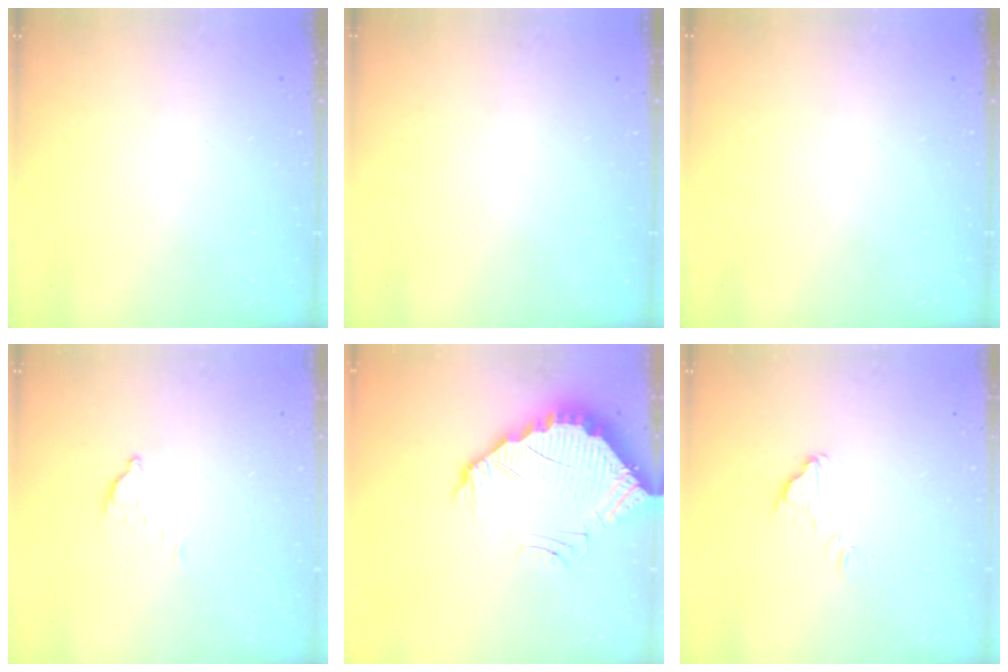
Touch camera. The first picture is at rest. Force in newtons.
{"total": 0.0}
{"total": 0.0}
{"total": 2.3, "press": 2.3, "slide": 0.1}
{"total": 3.7, "press": 3.7, "slide": 0.1}
{"total": 2.4, "press": 2.4, "slide": 0.1}